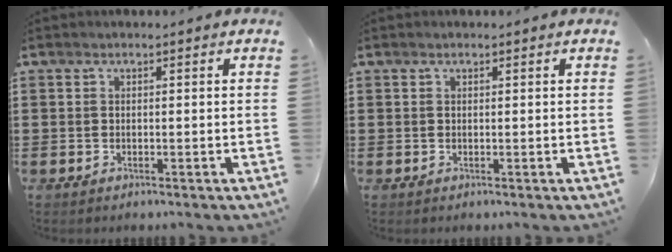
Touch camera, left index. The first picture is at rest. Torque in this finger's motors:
{"motor_torque": [0.03, -0.01, -0.02, -0.01]}